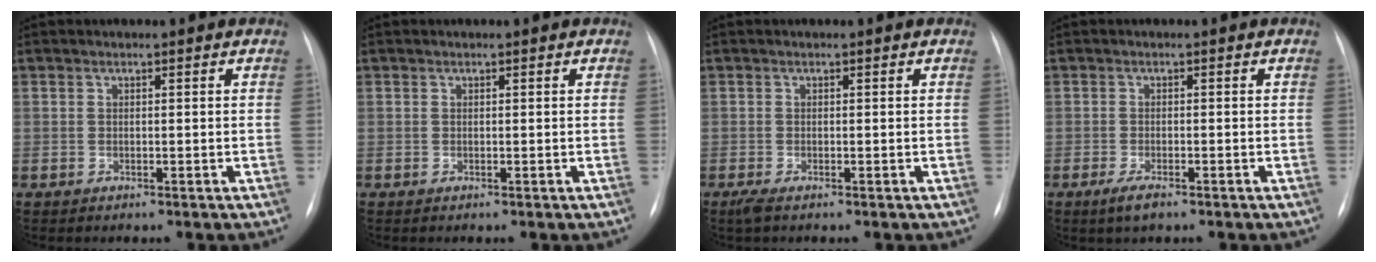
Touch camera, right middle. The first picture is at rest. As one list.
[{"total": 0.0}, {"total": 1.4, "force": [-0.9, 0.3, 1.0], "torque": [-0.026, -0.006, -0.018]}, {"total": 2.6, "force": [-1.7, 0.6, 1.8], "torque": [-0.045, -0.005, -0.030]}]